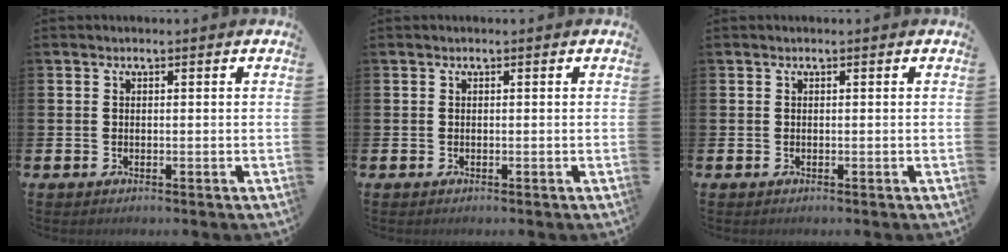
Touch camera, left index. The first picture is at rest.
{"total": 0.0}
{"total": 0.0}